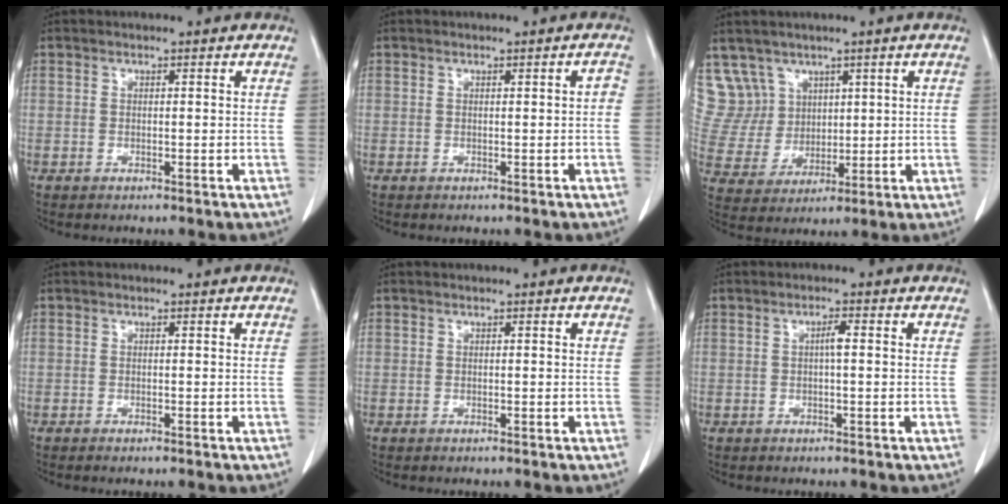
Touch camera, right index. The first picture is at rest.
{"total": 0.9, "force": [-0.1, 0.2, 0.8], "torque": [-0.004, 0.002, -0.001]}
{"total": 11.2, "force": [6.7, 8.9, 0.9], "torque": [-0.036, 0.046, 0.153]}
{"total": 0.7, "force": [-0.6, 0.0, 0.4], "torque": [-0.007, -0.002, -0.009]}
{"total": 0.0}
{"total": 1.7, "force": [0.1, 0.2, 1.7], "torque": [-0.030, 0.004, 0.001]}